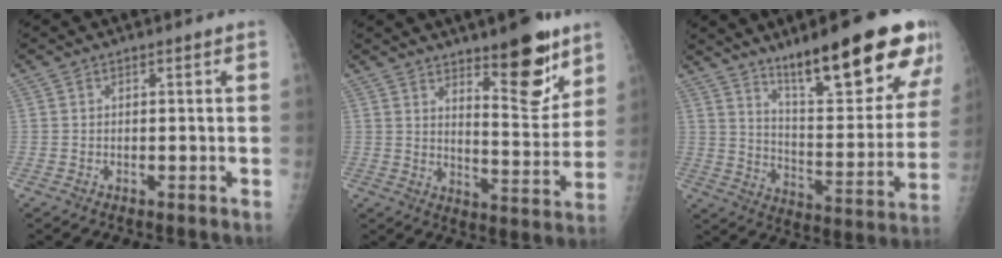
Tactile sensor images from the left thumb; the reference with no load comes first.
{"total": 13.3, "force": [8.7, 4.2, 9.2], "torque": [-0.095, -0.068, 0.134]}
{"total": 23.9, "force": [15.3, 5.5, 17.6], "torque": [-0.219, -0.071, 0.237]}